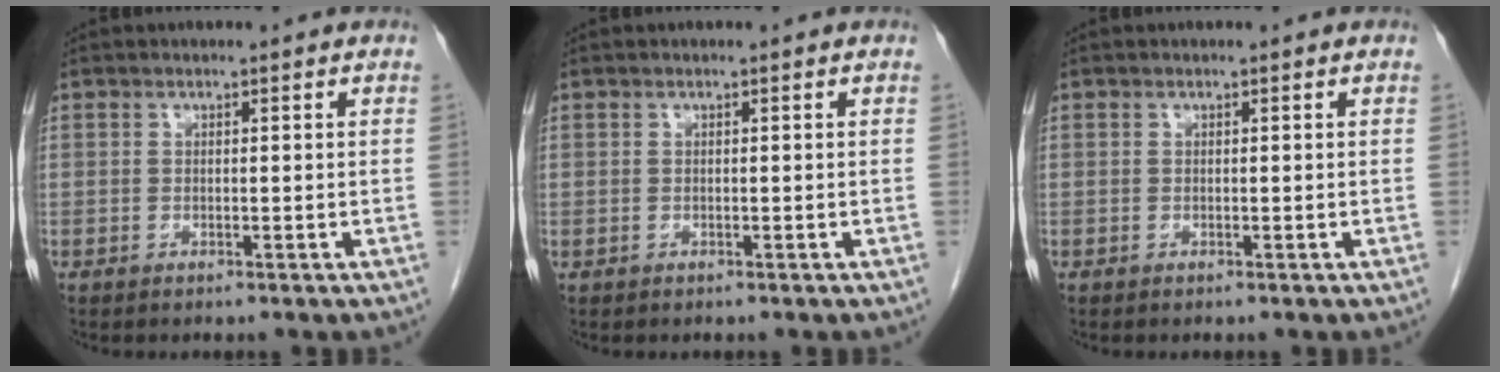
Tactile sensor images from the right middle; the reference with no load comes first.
{"total": 0.0}
{"total": 0.0}